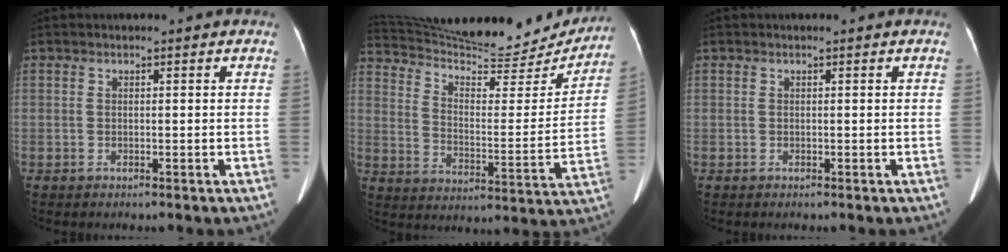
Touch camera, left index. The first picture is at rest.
{"total": 25.2, "force": [23.8, 4.3, 7.1], "torque": [-0.122, -0.045, 0.330]}
{"total": 0.0}